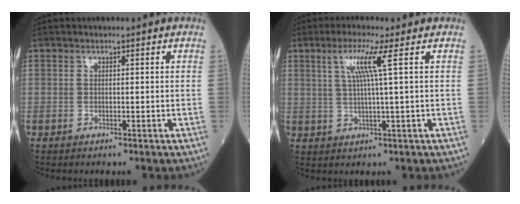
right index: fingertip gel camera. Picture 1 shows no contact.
{"total": 5.2, "force": [2.0, -1.0, 4.7], "torque": [-0.096, 0.003, 0.042]}